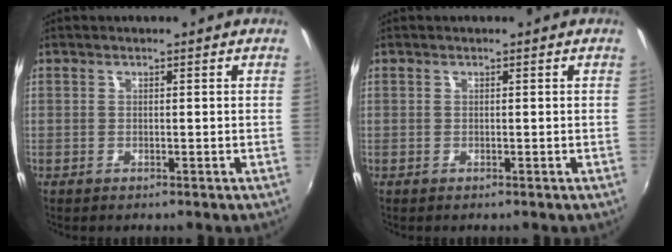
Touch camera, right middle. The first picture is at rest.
{"total": 0.0}